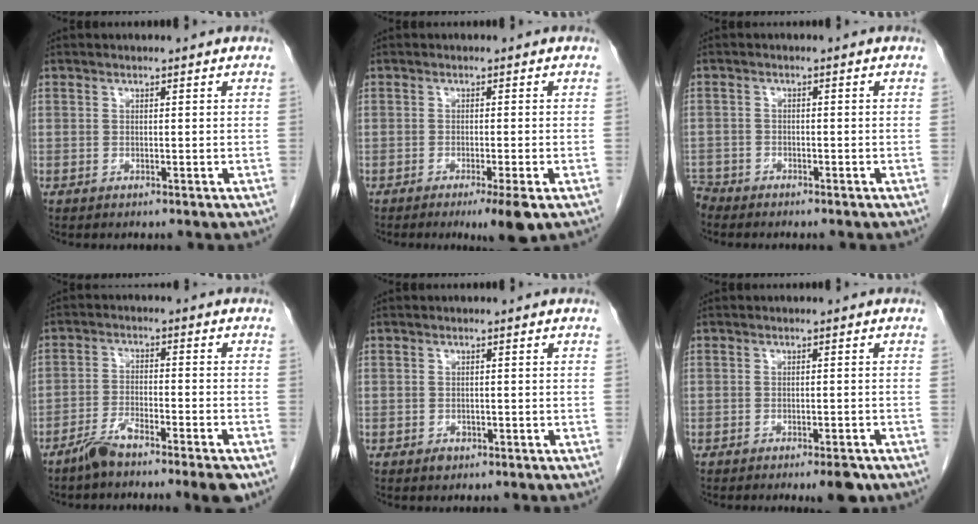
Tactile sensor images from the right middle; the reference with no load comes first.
{"total": 4.2, "force": [-2.4, -0.1, 3.5], "torque": [-0.045, -0.013, -0.035]}
{"total": 3.2, "force": [-3.0, 1.1, 0.0], "torque": [-0.004, -0.005, -0.058]}
{"total": 7.1, "force": [-5.5, 0.3, 4.5], "torque": [-0.075, -0.009, -0.098]}
{"total": 1.1, "force": [-0.6, 0.8, 0.5], "torque": [-0.008, 0.001, -0.005]}
{"total": 3.2, "force": [-2.3, 0.8, 2.2], "torque": [-0.025, -0.002, -0.028]}